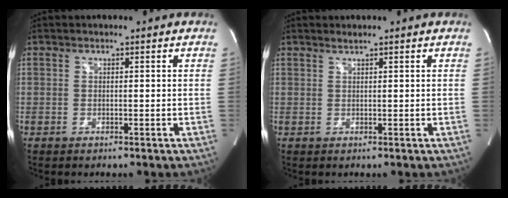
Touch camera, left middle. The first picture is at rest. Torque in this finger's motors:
{"motor_torque": [0.10, -0.05, -0.10, 0.00]}